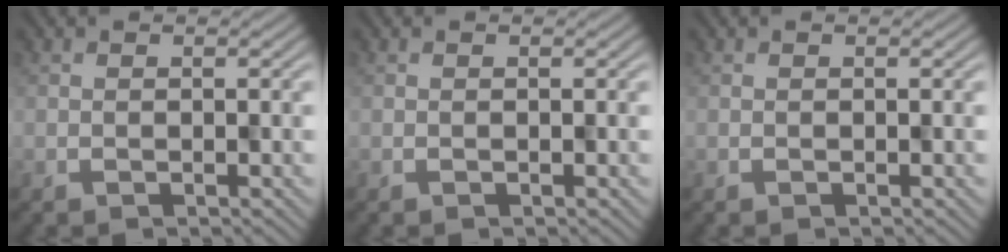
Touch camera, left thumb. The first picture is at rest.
{"total": 0.0}
{"total": 0.0}